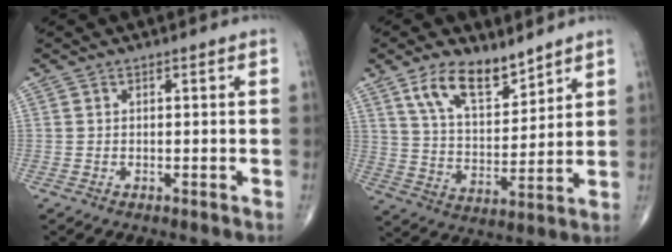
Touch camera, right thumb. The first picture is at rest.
{"total": 11.9, "force": [8.0, 5.5, 6.9], "torque": [-0.101, -0.052, 0.155]}